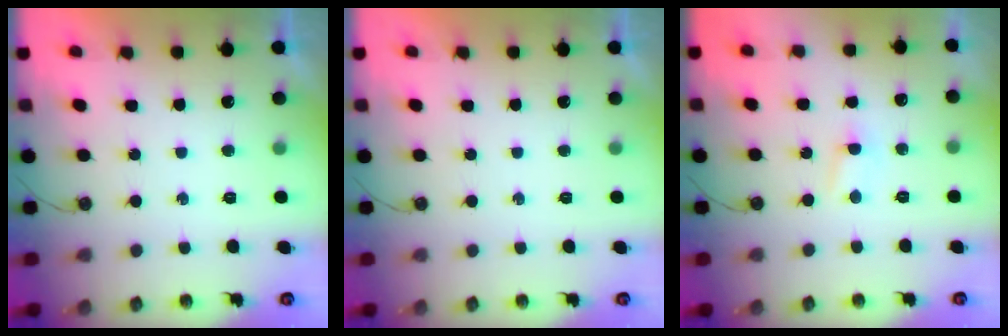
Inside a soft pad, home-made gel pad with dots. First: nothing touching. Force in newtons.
{"total": 0.0}
{"total": 2.8, "press": 2.8, "slide": 0.2}